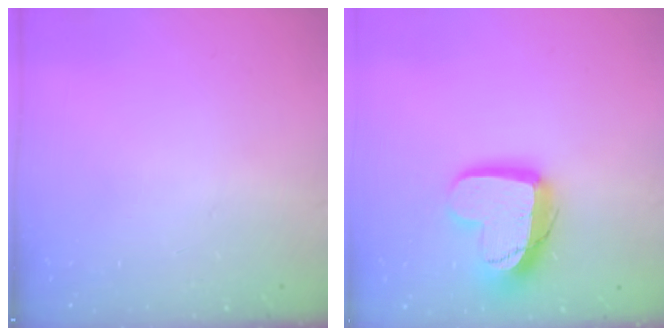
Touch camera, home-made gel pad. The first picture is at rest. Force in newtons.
{"total": 16.0, "press": 15.9, "slide": 1.5}